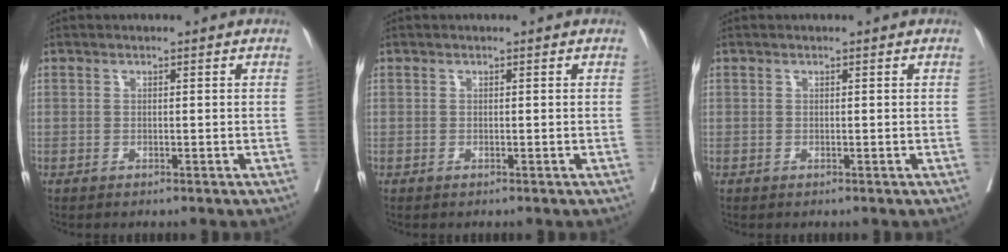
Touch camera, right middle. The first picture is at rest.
{"total": 0.0}
{"total": 0.0}